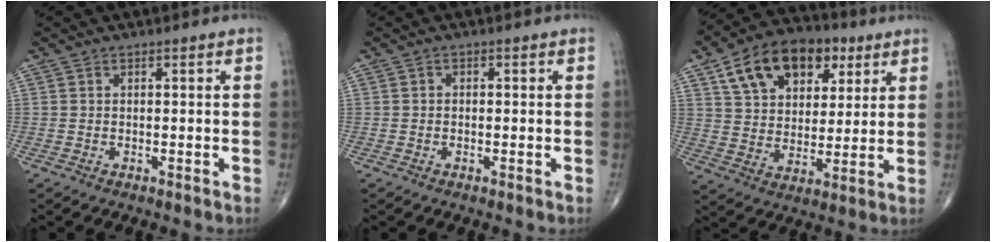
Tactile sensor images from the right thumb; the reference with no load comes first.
{"total": 0.6, "force": [-0.1, 0.5, 0.3], "torque": [-0.001, 0.002, -0.005]}
{"total": 18.0, "force": [8.2, 11.6, 11.0], "torque": [-0.148, -0.007, 0.136]}